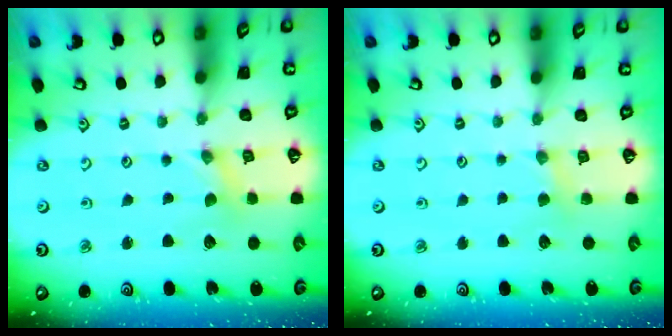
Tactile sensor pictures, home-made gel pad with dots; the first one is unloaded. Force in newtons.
{"total": 3.7, "press": 3.6, "slide": 0.6}